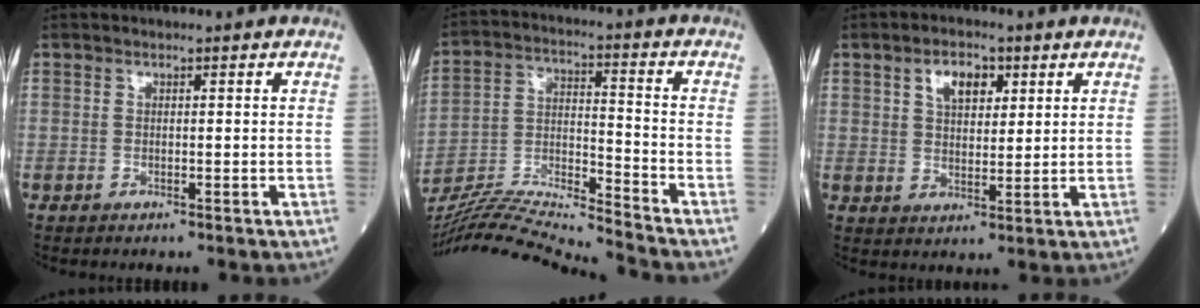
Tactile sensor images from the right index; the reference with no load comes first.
{"total": 16.8, "force": [-15.9, -2.5, 4.7], "torque": [-0.081, 0.007, -0.281]}
{"total": 5.4, "force": [2.5, 2.9, 3.8], "torque": [-0.066, 0.010, 0.044]}